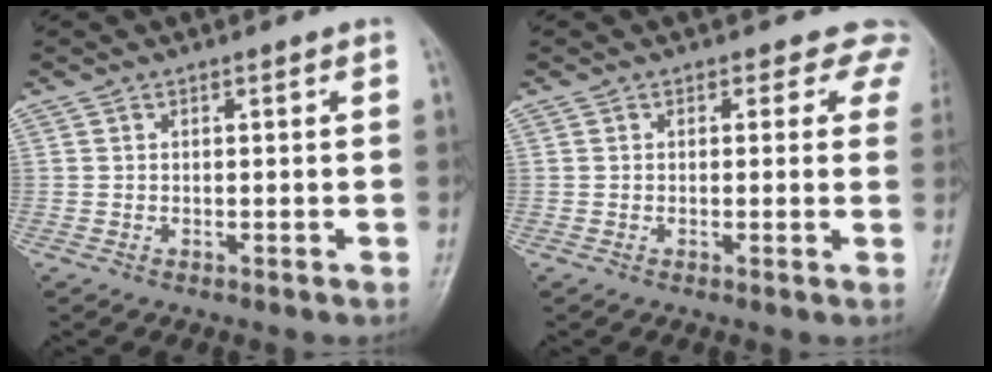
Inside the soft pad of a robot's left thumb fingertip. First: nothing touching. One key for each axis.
{"total": 4.6, "fx": 3.4, "fy": 2.9, "fz": 0.9, "tx": 0.031, "ty": -0.010, "tz": 0.012}